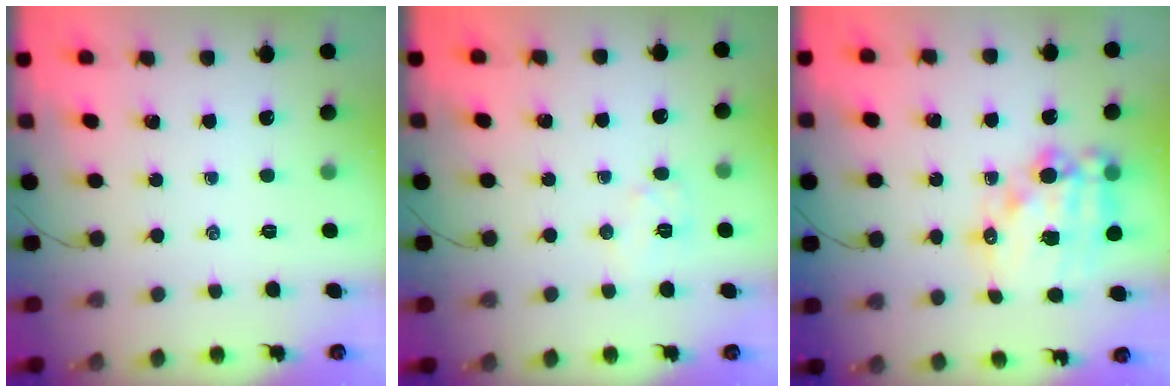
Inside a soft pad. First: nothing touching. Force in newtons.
{"total": 6.0, "press": 5.9, "slide": 0.9}
{"total": 16.7, "press": 16.2, "slide": 3.7}